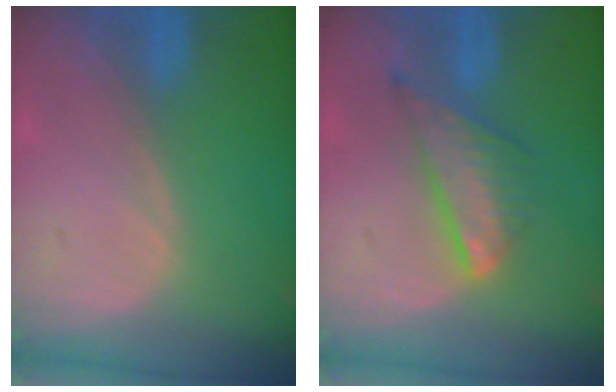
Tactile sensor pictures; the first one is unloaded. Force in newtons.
{"total": 7.6, "press": 6.5, "slide": 4.0}